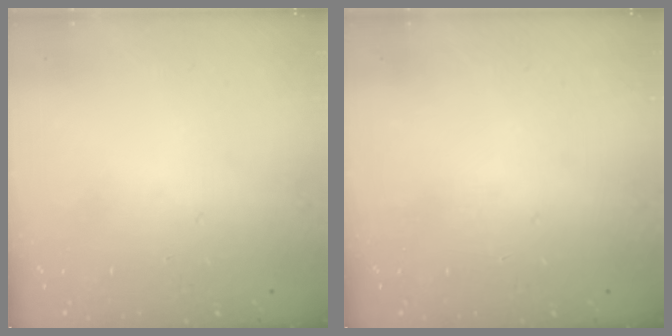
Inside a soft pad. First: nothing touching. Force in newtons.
{"total": 0.0}